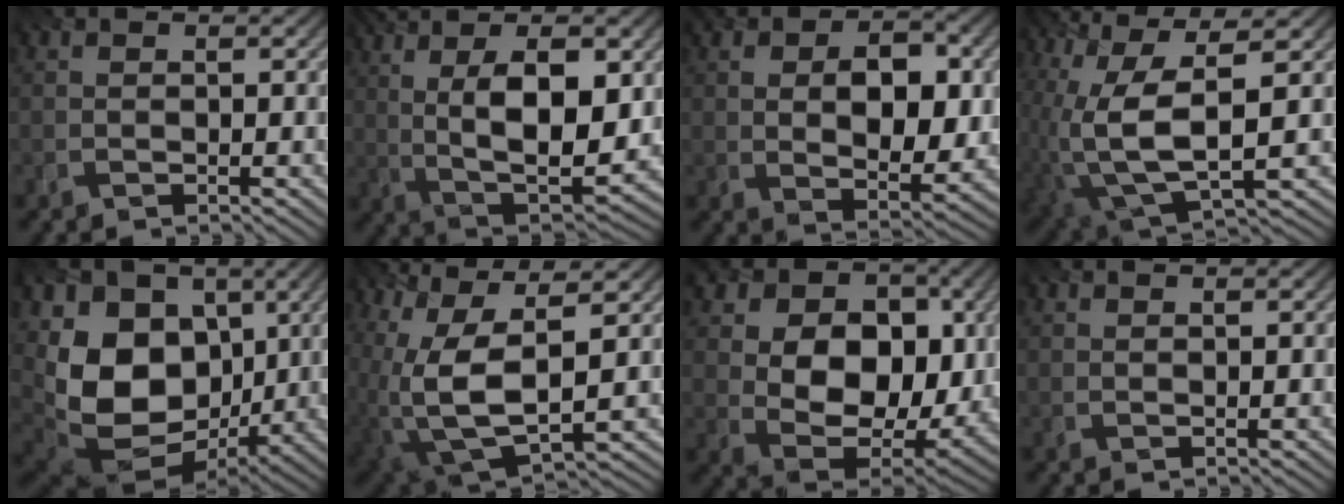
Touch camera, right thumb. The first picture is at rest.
{"total": 13.8, "force": [2.8, 5.6, 12.3], "torque": [-0.219, 0.002, 0.041]}
{"total": 10.2, "force": [1.5, 6.3, 7.8], "torque": [-0.123, 0.000, 0.011]}
{"total": 14.0, "force": [0.4, 6.5, 12.4], "torque": [-0.259, -0.024, 0.021]}
{"total": 16.9, "force": [-0.2, 12.5, 11.4], "torque": [-0.252, -0.043, 0.018]}
{"total": 13.8, "force": [0.7, 7.2, 11.8], "torque": [-0.248, -0.026, 0.023]}
{"total": 15.6, "force": [2.5, 11.4, 10.4], "torque": [-0.188, -0.002, 0.060]}
{"total": 0.7, "force": [0.6, 0.0, 0.4], "torque": [-0.006, -0.003, 0.008]}